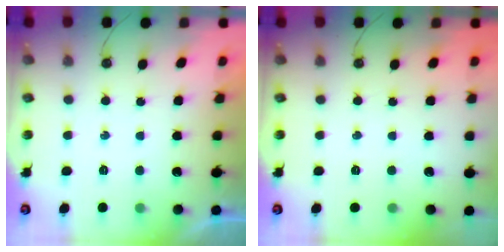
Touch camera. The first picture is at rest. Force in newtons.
{"total": 0.0}